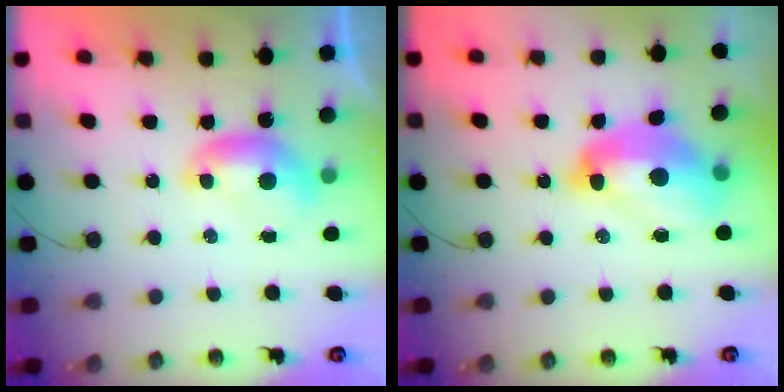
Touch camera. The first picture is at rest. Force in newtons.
{"total": 10.4, "press": 10.3, "slide": 1.3}